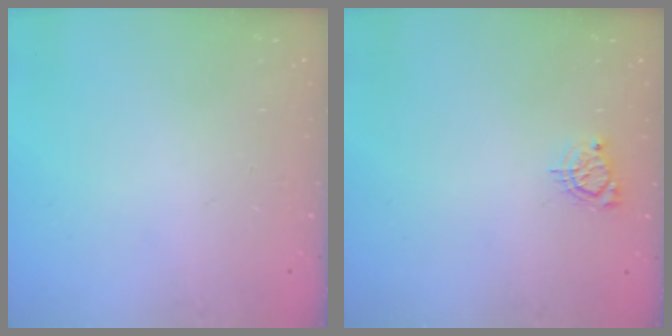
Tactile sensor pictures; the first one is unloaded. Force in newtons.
{"total": 4.6, "press": 4.6, "slide": 0.5}